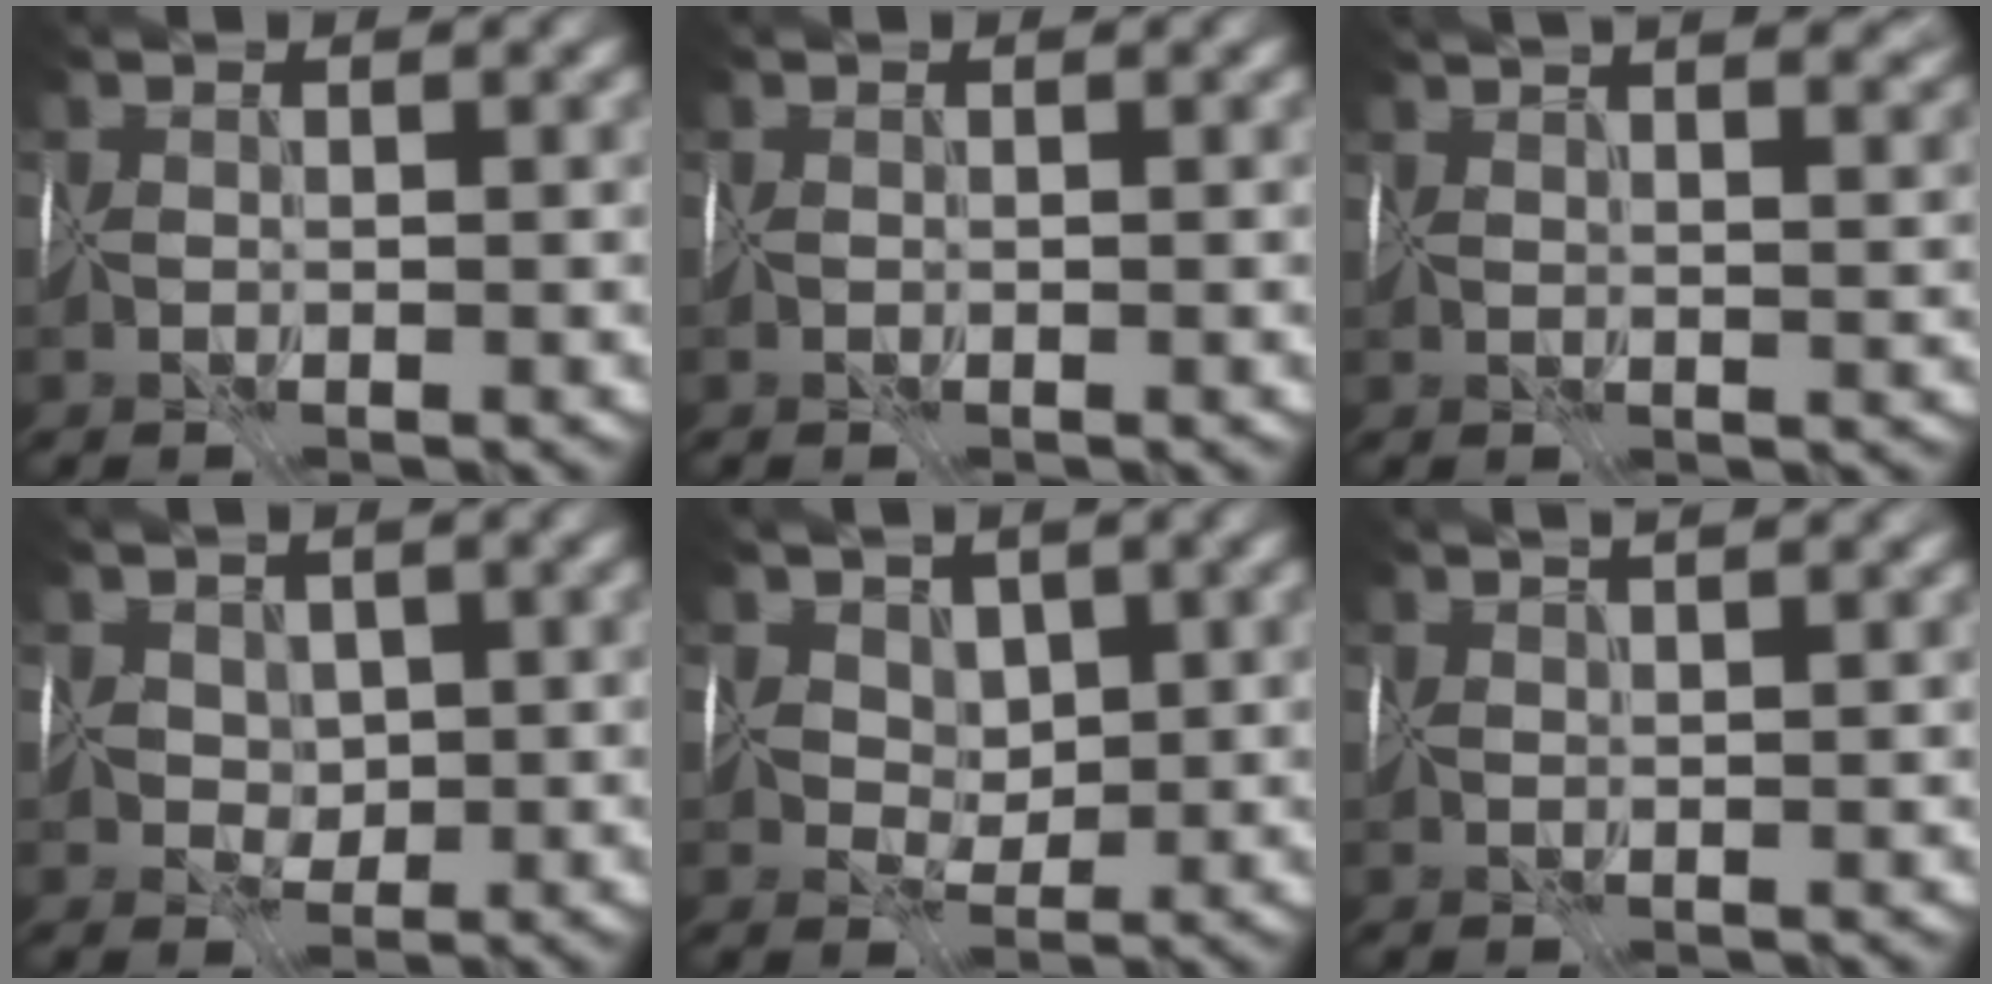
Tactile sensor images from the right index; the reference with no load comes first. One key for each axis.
{"total": 0.0}
{"total": 10.4, "fx": 6.8, "fy": 4.1, "fz": 6.8, "tx": -0.098, "ty": 0.059, "tz": 0.089}
{"total": 3.7, "fx": 1.9, "fy": 2.8, "fz": 1.5, "tx": -0.016, "ty": 0.021, "tz": 0.033}
{"total": 4.1, "fx": 3.0, "fy": 2.5, "fz": 1.5, "tx": -0.021, "ty": 0.014, "tz": 0.055}
{"total": 4.8, "fx": 3.5, "fy": 1.3, "fz": 3.0, "tx": -0.047, "ty": 0.034, "tz": 0.058}